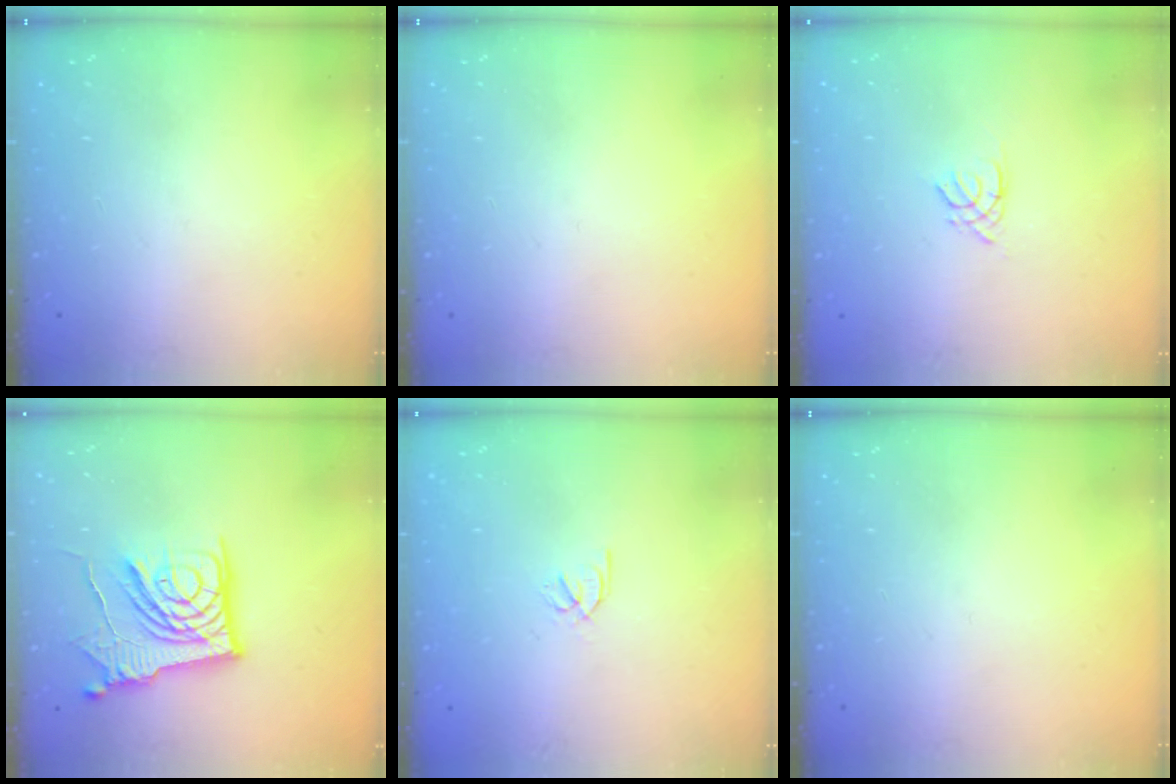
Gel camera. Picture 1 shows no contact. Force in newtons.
{"total": 0.0}
{"total": 1.3, "press": 1.3, "slide": 0.3}
{"total": 14.2, "press": 14.1, "slide": 1.1}
{"total": 2.1, "press": 2.1, "slide": 0.1}
{"total": 0.0}